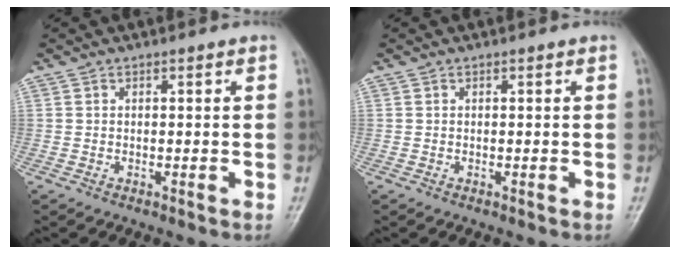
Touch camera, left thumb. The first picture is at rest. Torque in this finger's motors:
{"motor_torque": [-0.04, 0.05, -0.01, -0.06, 0.00]}